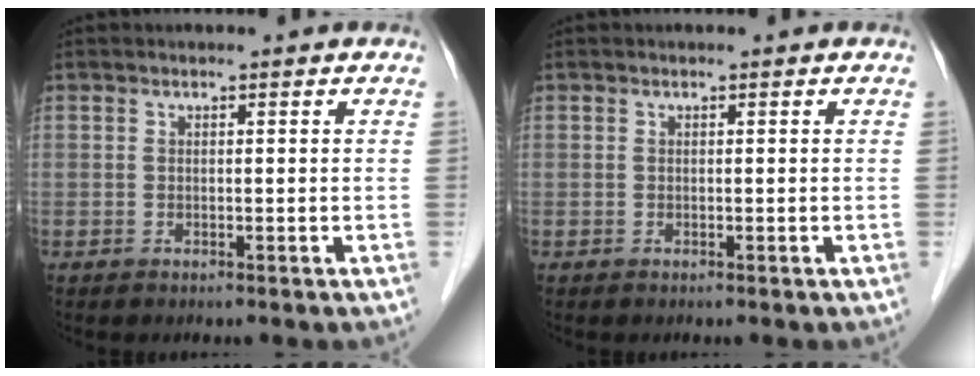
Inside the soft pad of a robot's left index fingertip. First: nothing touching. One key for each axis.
{"total": 0.0}